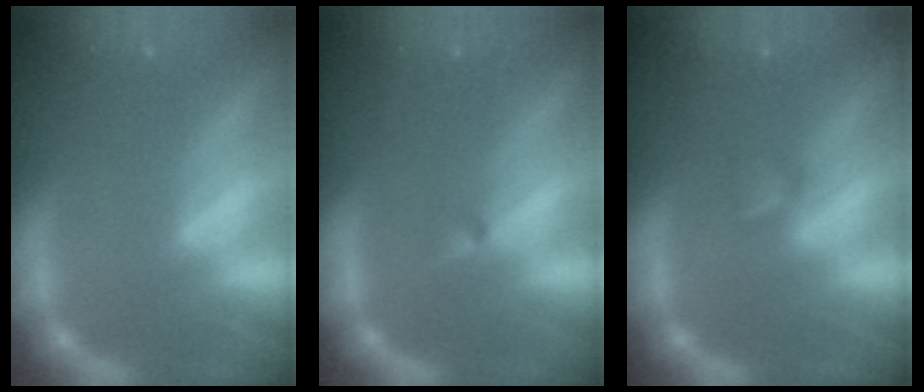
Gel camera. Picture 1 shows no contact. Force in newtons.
{"total": 0.9}
{"total": 1.4}